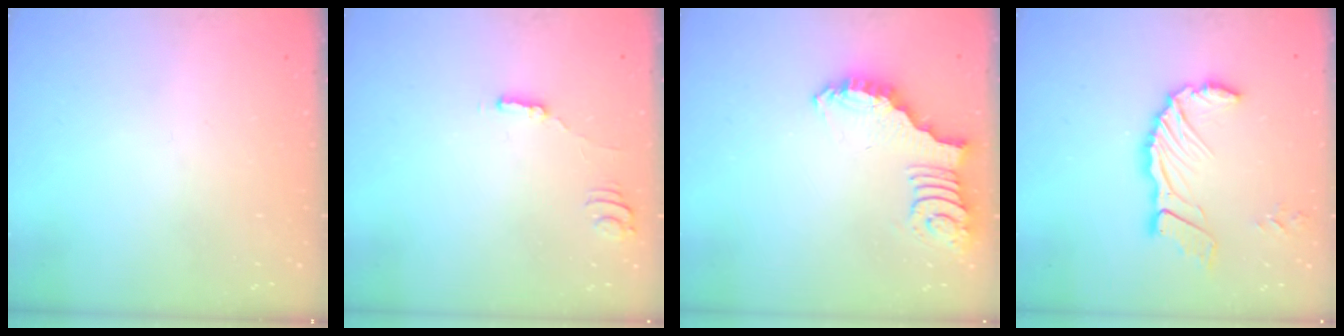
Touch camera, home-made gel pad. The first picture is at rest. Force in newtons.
{"total": 0.9, "press": 0.9, "slide": 0.3}
{"total": 2.7, "press": 2.7, "slide": 0.6}
{"total": 12.2, "press": 12.1, "slide": 1.6}